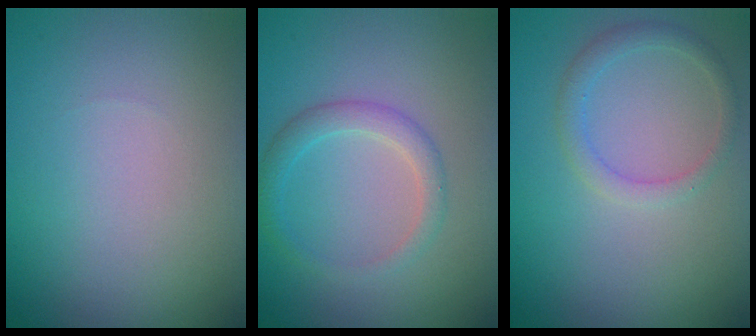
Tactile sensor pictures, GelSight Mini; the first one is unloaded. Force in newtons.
{"total": 2.1, "press": 2.1, "slide": 0.0}
{"total": 1.8, "press": 1.8, "slide": 0.1}